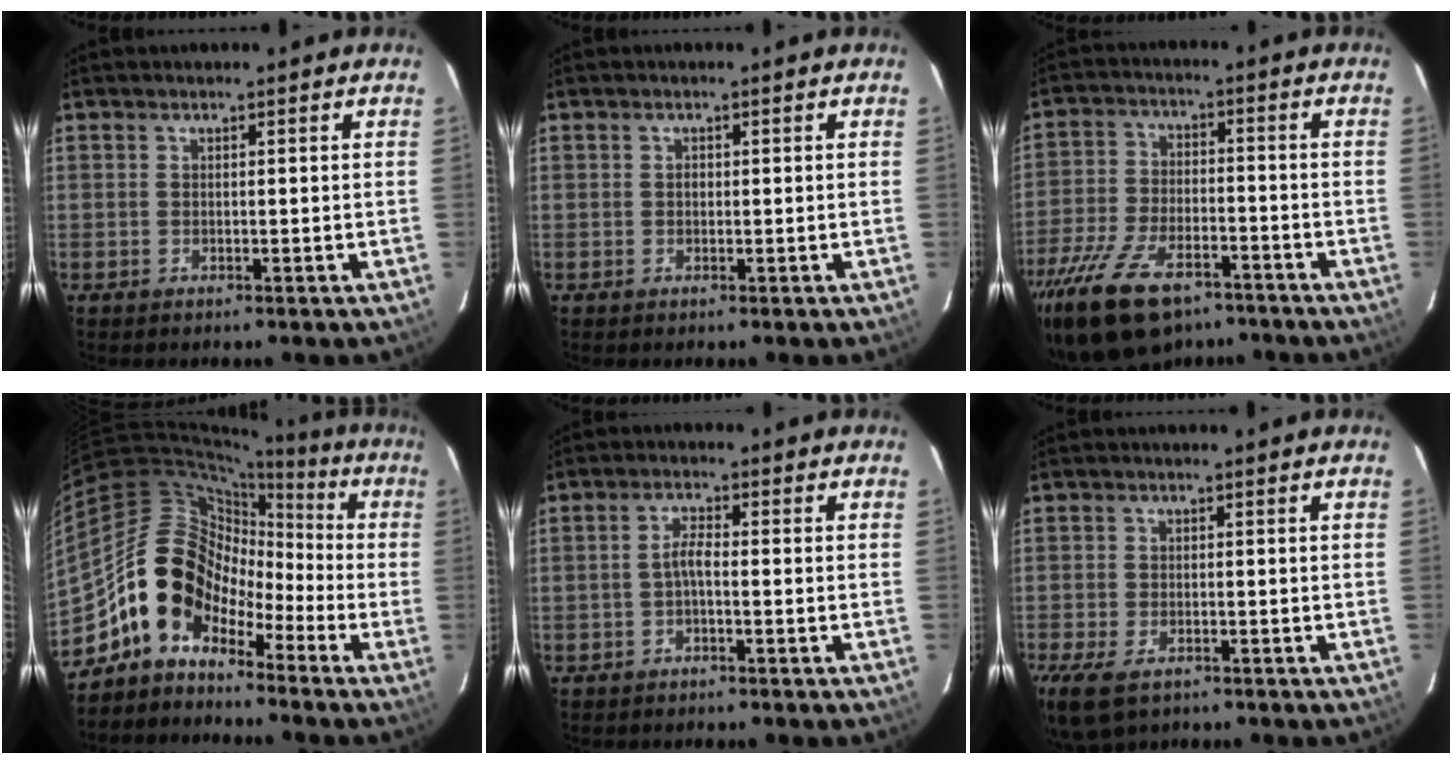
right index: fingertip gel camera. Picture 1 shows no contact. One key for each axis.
{"total": 0.7, "fx": 0.0, "fy": 0.7, "fz": 0.3, "tx": -0.003, "ty": 0.003, "tz": 0.000}
{"total": 17.5, "fx": -12.2, "fy": 8.2, "fz": 9.5, "tx": -0.209, "ty": -0.028, "tz": -0.211}
{"total": 11.4, "fx": -6.7, "fy": 8.0, "fz": 4.4, "tx": -0.075, "ty": 0.039, "tz": -0.141}
{"total": 3.3, "fx": -1.5, "fy": 0.5, "fz": 2.9, "tx": -0.064, "ty": 0.010, "tz": -0.030}
{"total": 8.5, "fx": -5.3, "fy": 4.3, "fz": 5.1, "tx": -0.128, "ty": -0.032, "tz": -0.096}